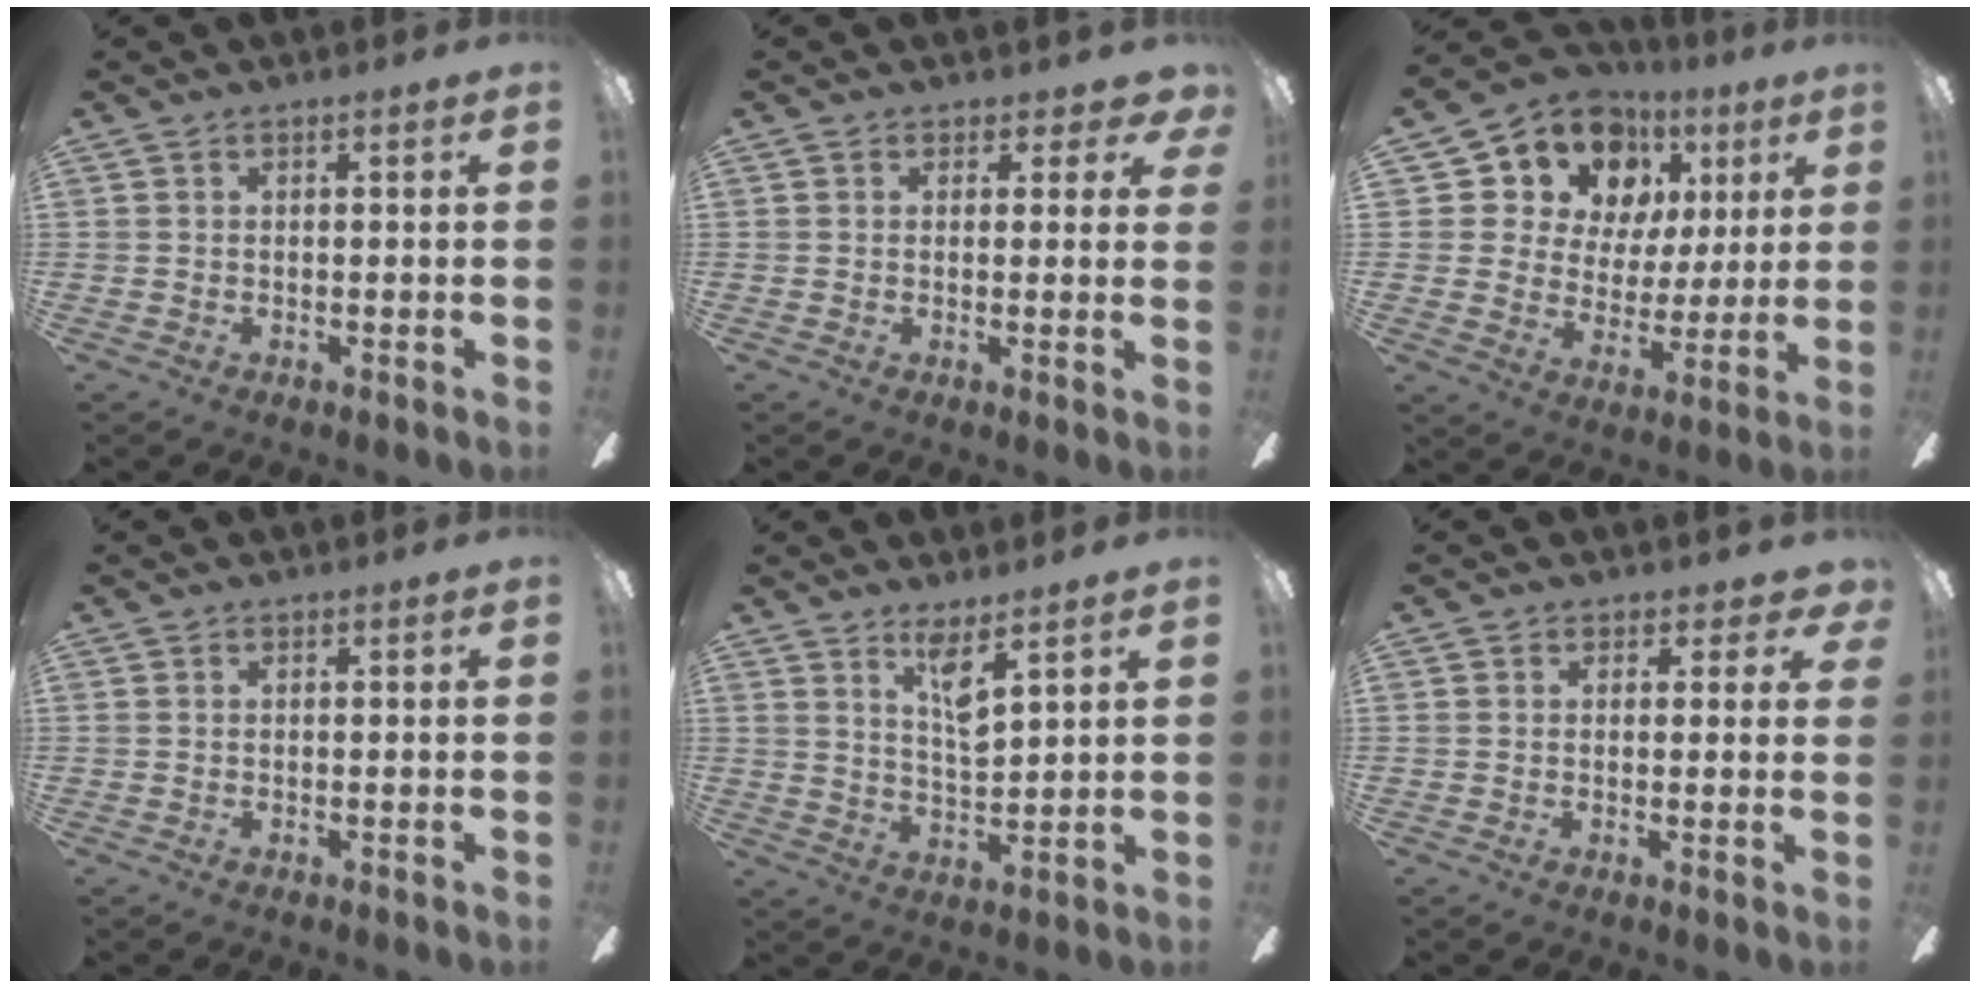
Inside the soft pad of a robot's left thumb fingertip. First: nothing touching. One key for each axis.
{"total": 2.9, "fx": 1.7, "fy": 2.0, "fz": 1.3, "tx": -0.004, "ty": -0.005, "tz": 0.028}
{"total": 13.9, "fx": 8.4, "fy": 10.1, "fz": 4.6, "tx": -0.094, "ty": -0.047, "tz": 0.159}
{"total": 0.0}
{"total": 6.5, "fx": 4.8, "fy": 1.3, "fz": 4.2, "tx": -0.073, "ty": -0.030, "tz": 0.078}
{"total": 2.3, "fx": 1.2, "fy": 1.7, "fz": 1.0, "tx": -0.003, "ty": 0.000, "tz": 0.021}